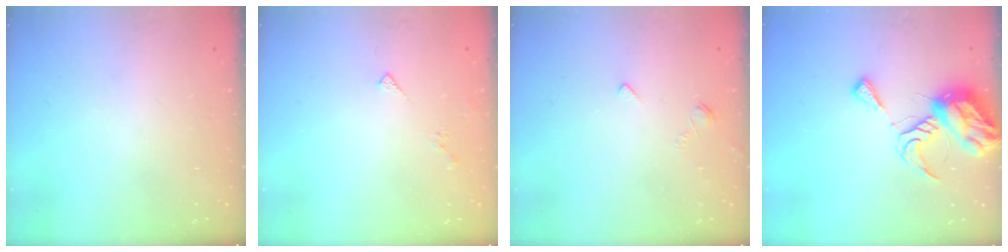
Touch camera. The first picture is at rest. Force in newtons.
{"total": 2.5, "press": 2.4, "slide": 0.5}
{"total": 1.6, "press": 1.5, "slide": 0.5}
{"total": 11.9, "press": 11.8, "slide": 1.3}